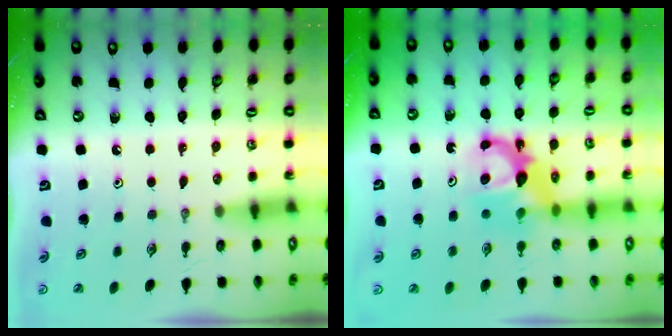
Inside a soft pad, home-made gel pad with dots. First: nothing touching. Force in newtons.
{"total": 6.9, "press": 6.9, "slide": 0.1}